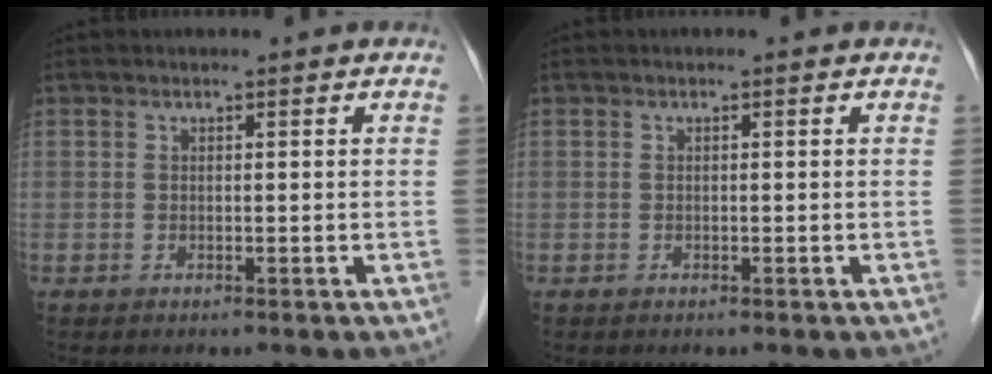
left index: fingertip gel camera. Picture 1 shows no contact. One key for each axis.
{"total": 0.0}